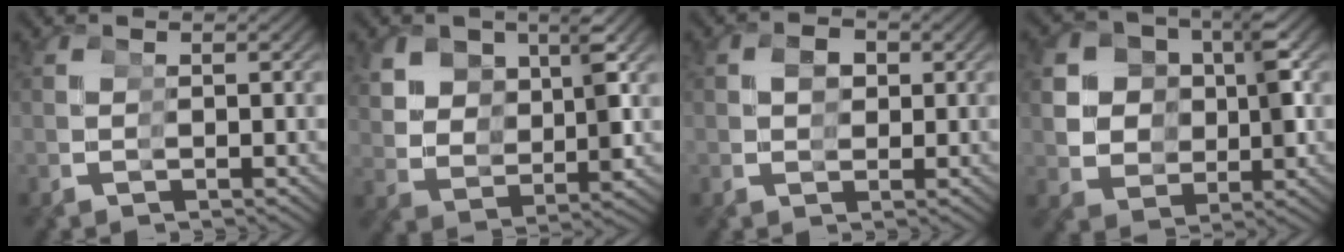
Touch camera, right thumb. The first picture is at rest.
{"total": 3.2, "force": [2.9, 1.2, 0.8], "torque": [-0.039, -0.002, 0.056]}
{"total": 1.1, "force": [0.6, 0.9, 0.2], "torque": [0.000, 0.002, 0.012]}
{"total": 5.4, "force": [1.4, 4.6, 2.4], "torque": [-0.063, -0.014, 0.038]}